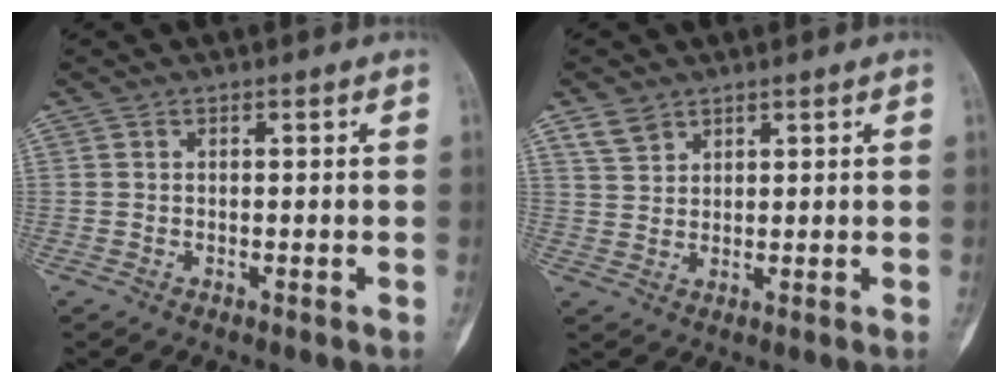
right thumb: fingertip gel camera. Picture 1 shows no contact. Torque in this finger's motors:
{"motor_torque": [-0.49, 1.04, -0.15, 0.14, -0.01]}